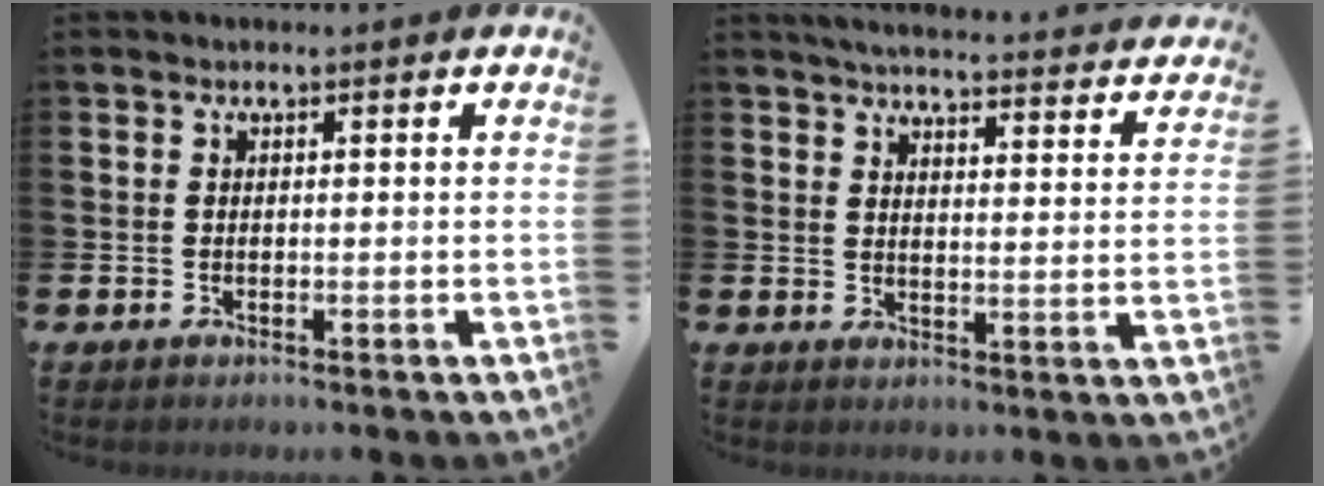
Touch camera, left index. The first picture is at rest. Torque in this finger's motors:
{"motor_torque": [0.82, -1.32, 0.07, 0.03]}